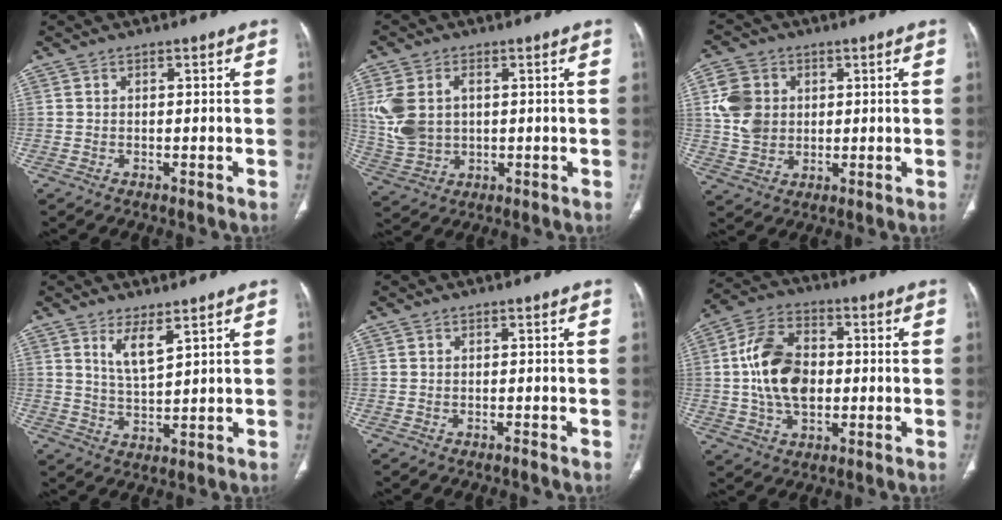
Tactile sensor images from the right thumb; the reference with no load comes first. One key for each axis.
{"total": 9.9, "fx": 1.7, "fy": 7.1, "fz": 6.7, "tx": -0.143, "ty": 0.005, "tz": 0.046}
{"total": 8.9, "fx": 1.6, "fy": 7.5, "fz": 4.5, "tx": -0.071, "ty": -0.003, "tz": 0.033}
{"total": 5.0, "fx": 3.1, "fy": 1.3, "fz": 3.7, "tx": -0.069, "ty": -0.031, "tz": 0.066}
{"total": 0.0}
{"total": 14.1, "fx": 0.1, "fy": 9.1, "fz": 10.8, "tx": -0.189, "ty": 0.018, "tz": 0.000}